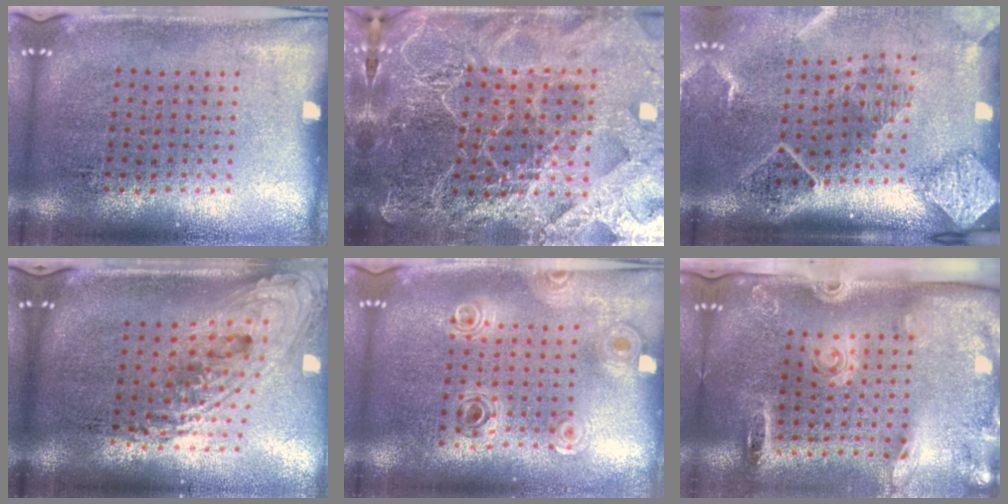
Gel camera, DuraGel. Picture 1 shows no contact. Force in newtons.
{"total": 6.0, "press": 5.2, "slide": 3.0}
{"total": 2.6, "press": 1.9, "slide": 1.8}
{"total": 2.4, "press": 1.7, "slide": 1.6}
{"total": 0.9, "press": 0.9, "slide": 0.2}
{"total": 2.7, "press": 1.9, "slide": 2.0}